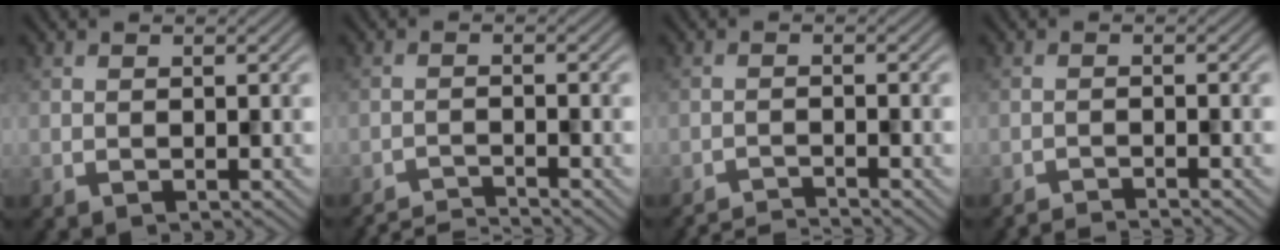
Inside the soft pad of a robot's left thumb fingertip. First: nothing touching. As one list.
[{"total": 3.8, "force": [-3.6, 0.2, 1.2], "torque": [-0.020, 0.003, -0.071]}, {"total": 3.1, "force": [-3.0, 0.1, 1.0], "torque": [-0.016, 0.003, -0.060]}, {"total": 2.0, "force": [-1.9, 0.0, 0.5], "torque": [-0.005, 0.001, -0.040]}]